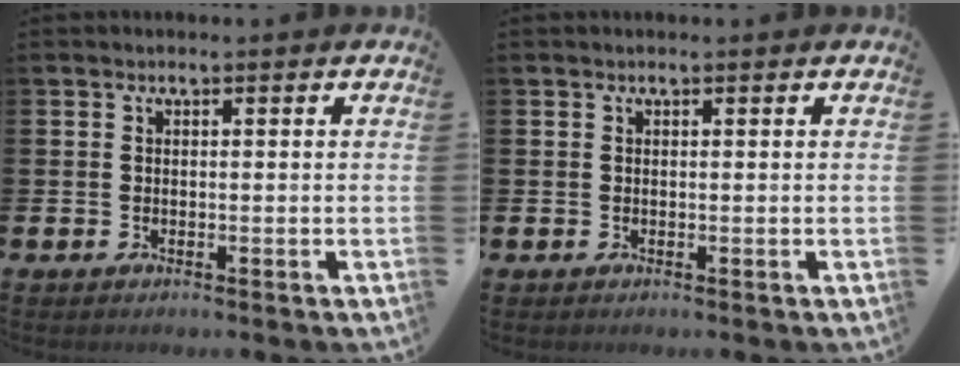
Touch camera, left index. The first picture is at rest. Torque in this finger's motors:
{"motor_torque": [-0.24, 0.04, -0.19, -0.01]}